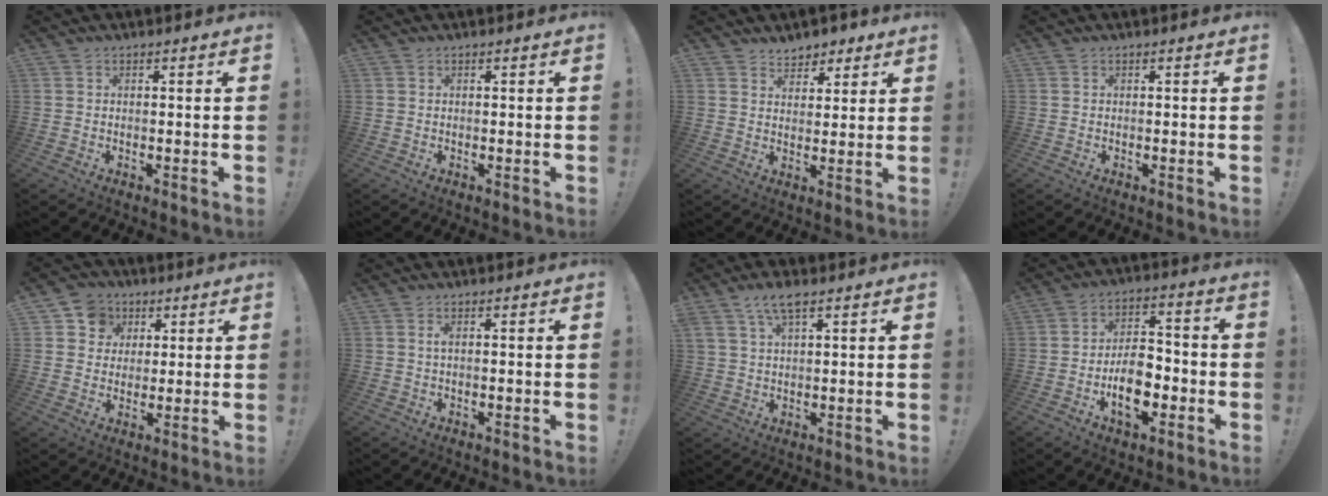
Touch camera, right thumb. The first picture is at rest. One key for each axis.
{"total": 0.0}
{"total": 5.5, "fx": 4.3, "fy": 3.3, "fz": 0.8, "tx": 0.004, "ty": -0.030, "tz": 0.080}
{"total": 0.0}
{"total": 8.0, "fx": 2.8, "fy": 7.3, "fz": 1.6, "tx": -0.017, "ty": -0.018, "tz": 0.057}
{"total": 1.2, "fx": 0.1, "fy": 0.0, "fz": 1.2, "tx": -0.023, "ty": 0.002, "tz": 0.001}
{"total": 6.3, "fx": 4.0, "fy": 2.0, "fz": 4.4, "tx": -0.083, "ty": -0.008, "tz": 0.074}
{"total": 12.5, "fx": -4.7, "fy": 7.2, "fz": 9.1, "tx": -0.160, "ty": 0.028, "tz": -0.081}